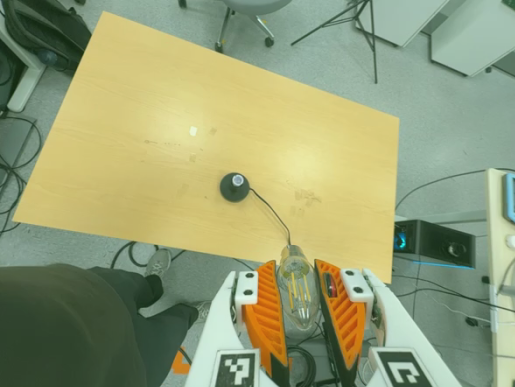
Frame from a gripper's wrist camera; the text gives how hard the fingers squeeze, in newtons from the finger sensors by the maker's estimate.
{"total": 10.0, "left": 9.7, "right": 10.3}